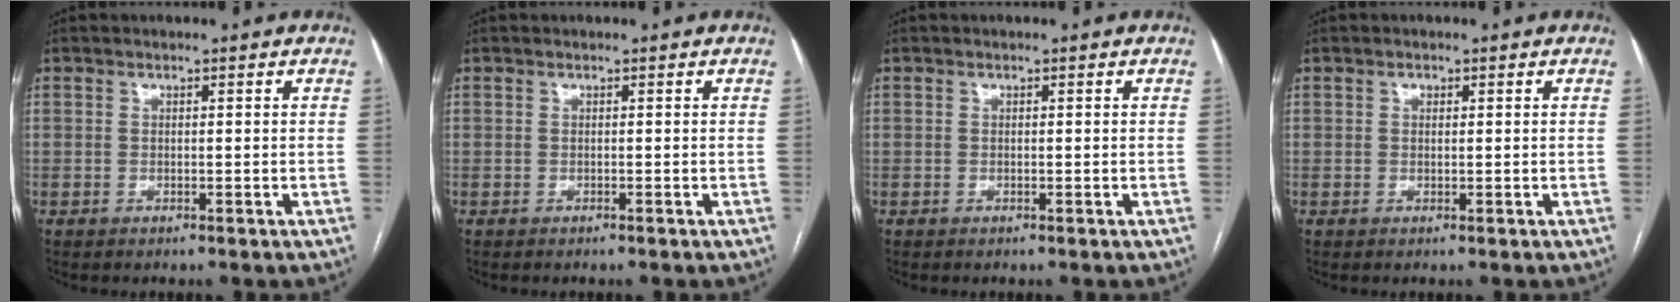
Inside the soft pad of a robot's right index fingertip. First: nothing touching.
{"total": 0.0}
{"total": 0.0}
{"total": 0.7, "force": [0.3, 0.6, 0.3], "torque": [-0.002, 0.001, 0.004]}